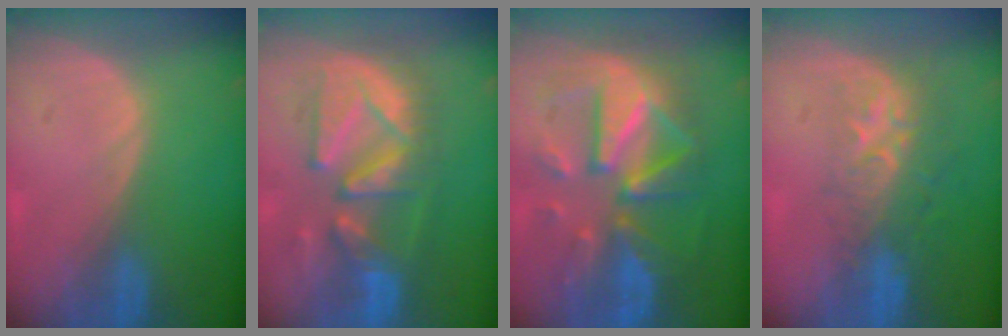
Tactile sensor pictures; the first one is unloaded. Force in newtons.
{"total": 10.9, "press": 10.6, "slide": 2.8}
{"total": 12.2, "press": 12.1, "slide": 1.1}
{"total": 8.9, "press": 7.2, "slide": 5.2}